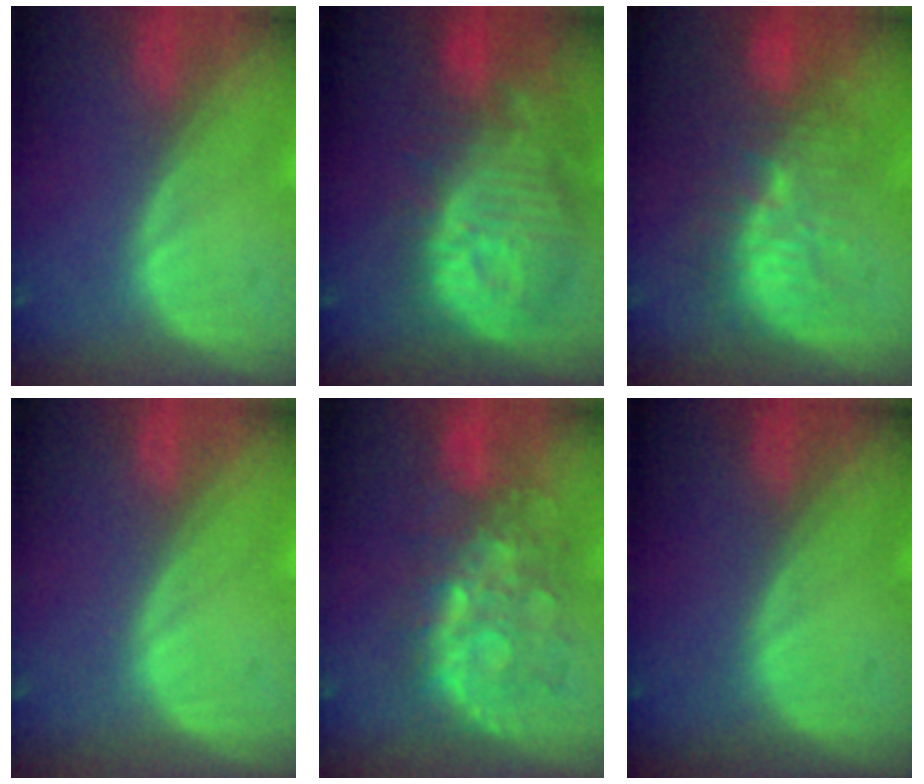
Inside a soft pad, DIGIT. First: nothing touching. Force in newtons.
{"total": 12.2, "press": 11.0, "slide": 5.2}
{"total": 10.1, "press": 9.2, "slide": 4.2}
{"total": 0.0}
{"total": 8.6, "press": 8.3, "slide": 2.1}
{"total": 0.0}